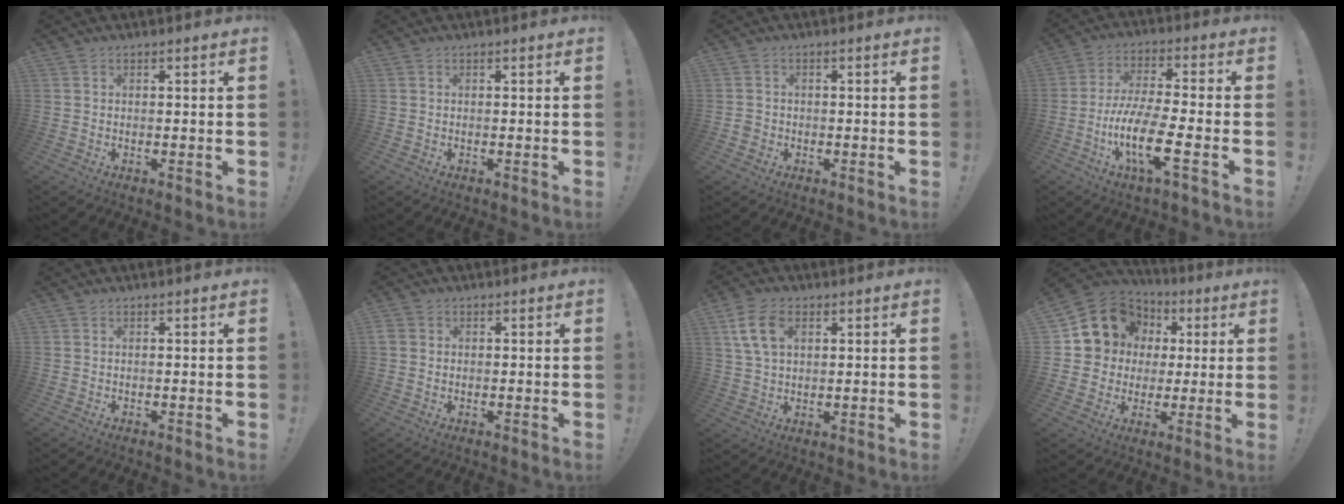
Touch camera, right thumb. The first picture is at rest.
{"total": 0.0}
{"total": 2.4, "force": [-1.2, 1.9, 0.9], "torque": [-0.014, 0.006, -0.021]}
{"total": 15.8, "force": [-5.7, 3.8, 14.2], "torque": [-0.275, 0.010, -0.099]}
{"total": 0.0}
{"total": 2.1, "force": [0.1, 1.9, 0.9], "torque": [-0.019, 0.006, 0.003]}
{"total": 10.4, "force": [4.0, 6.3, 7.3], "torque": [-0.133, -0.001, 0.075]}
{"total": 13.3, "force": [4.5, 11.8, 4.0], "torque": [-0.055, -0.020, 0.105]}